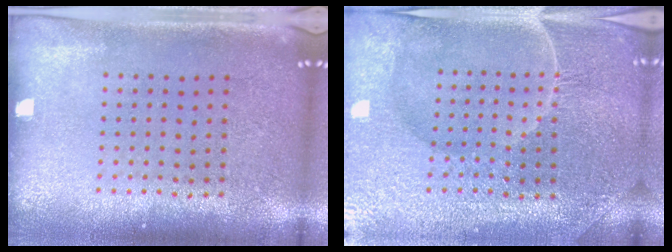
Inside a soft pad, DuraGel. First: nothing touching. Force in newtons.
{"total": 4.3, "press": 4.2, "slide": 1.1}